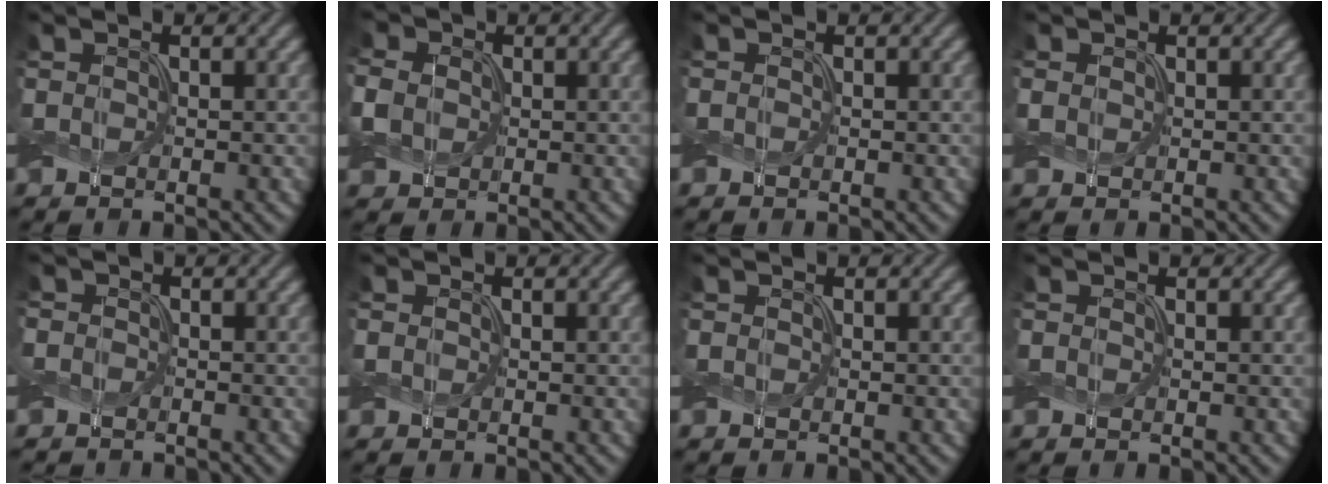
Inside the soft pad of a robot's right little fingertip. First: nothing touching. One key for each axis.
{"total": 3.8, "fx": 0.4, "fy": 3.2, "fz": 2.0, "tx": -0.068, "ty": 0.014, "tz": -0.003}
{"total": 0.0}
{"total": 0.6, "fx": 0.2, "fy": 0.5, "fz": 0.2, "tx": -0.006, "ty": 0.000, "tz": 0.006}
{"total": 0.9, "fx": -0.5, "fy": 0.8, "fz": -0.3, "tx": 0.013, "ty": 0.000, "tz": -0.014}
{"total": 0.0}
{"total": 0.0}
{"total": 0.0}